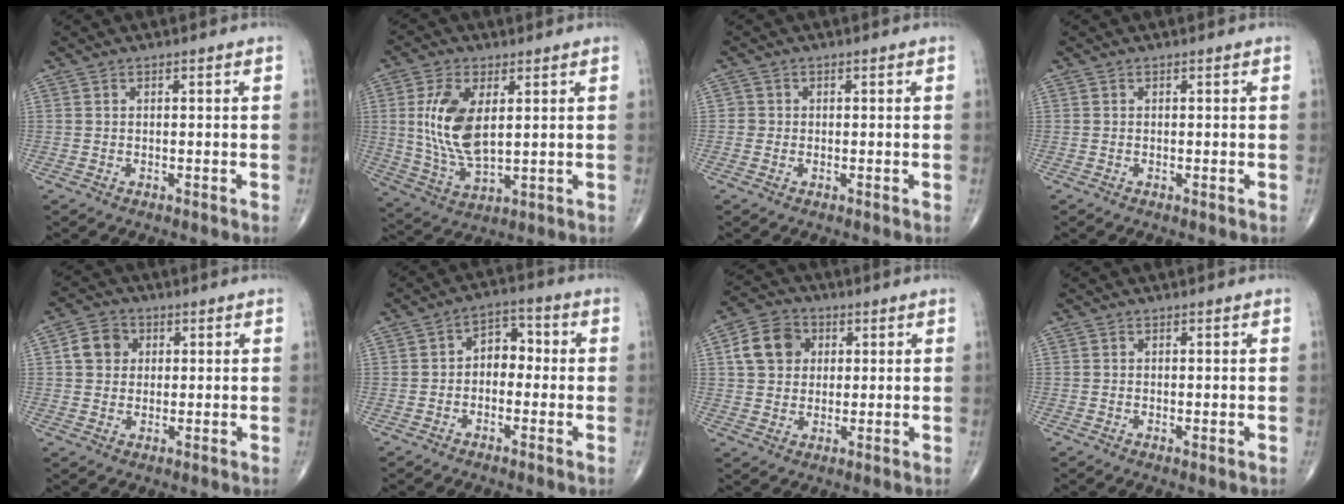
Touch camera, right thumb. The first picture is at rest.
{"total": 12.3, "force": [2.5, 6.0, 10.5], "torque": [-0.212, -0.016, 0.057]}
{"total": 1.1, "force": [-0.2, 1.1, 0.0], "torque": [0.007, 0.005, -0.005]}
{"total": 0.0}
{"total": 5.8, "force": [1.3, 5.0, 2.6], "torque": [-0.031, 0.005, 0.015]}
{"total": 5.6, "force": [-0.5, 4.0, 3.9], "torque": [-0.031, 0.025, -0.023]}
{"total": 8.8, "force": [2.1, 7.3, 4.4], "torque": [-0.062, 0.005, 0.030]}
{"total": 0.6, "force": [-0.1, 0.1, 0.6], "torque": [-0.014, -0.004, -0.003]}